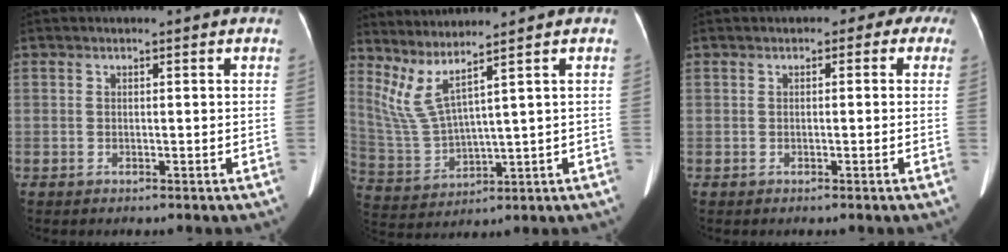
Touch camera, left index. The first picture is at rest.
{"total": 6.5, "force": [4.7, -1.0, 4.4], "torque": [-0.111, -0.013, 0.117]}
{"total": 3.1, "force": [1.5, 2.1, 1.7], "torque": [-0.001, 0.013, 0.005]}